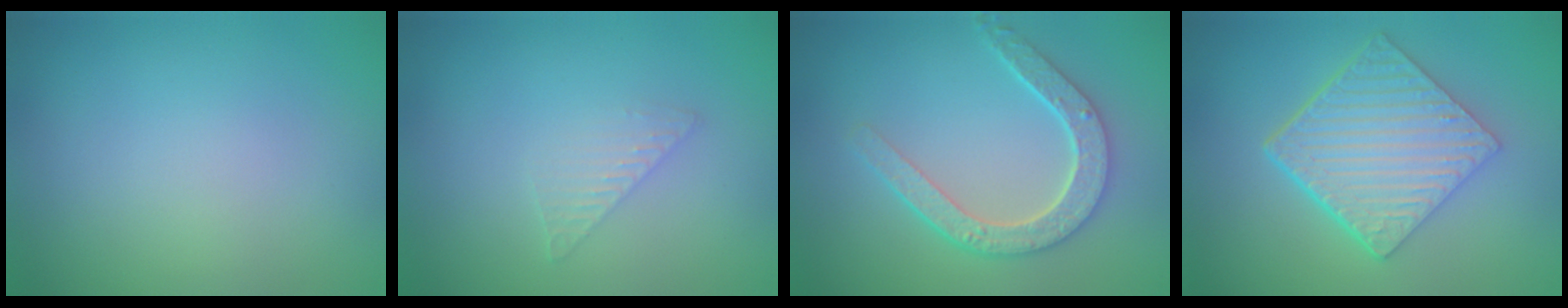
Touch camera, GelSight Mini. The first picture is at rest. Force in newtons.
{"total": 1.4, "press": 1.4, "slide": 0.1}
{"total": 4.5, "press": 3.6, "slide": 2.8}
{"total": 6.6, "press": 4.7, "slide": 4.7}